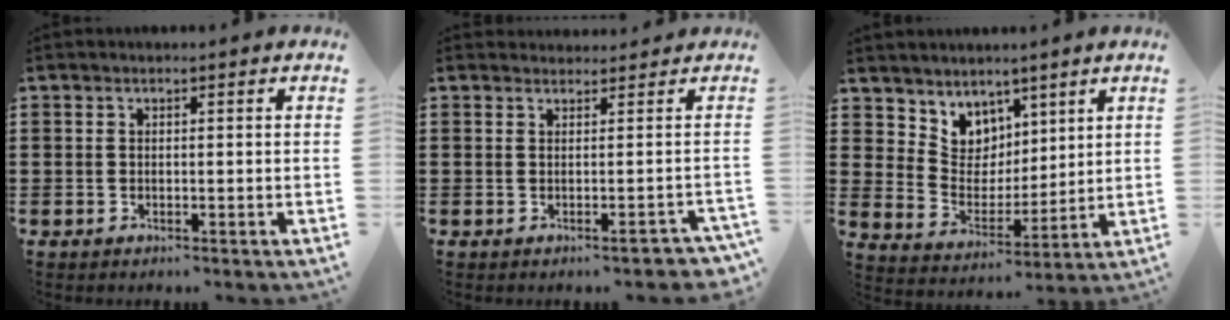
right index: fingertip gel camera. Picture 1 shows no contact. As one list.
[{"total": 1.0, "force": [0.5, 0.3, 0.8], "torque": [-0.010, -0.003, 0.011]}, {"total": 6.1, "force": [4.5, 4.1, -0.5], "torque": [-0.031, -0.025, 0.086]}]